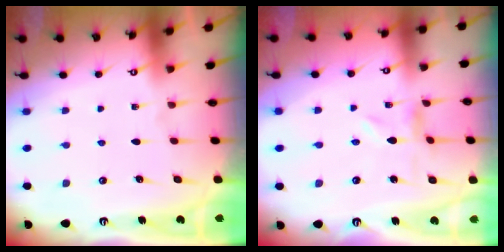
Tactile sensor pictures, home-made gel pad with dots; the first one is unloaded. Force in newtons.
{"total": 0.0}